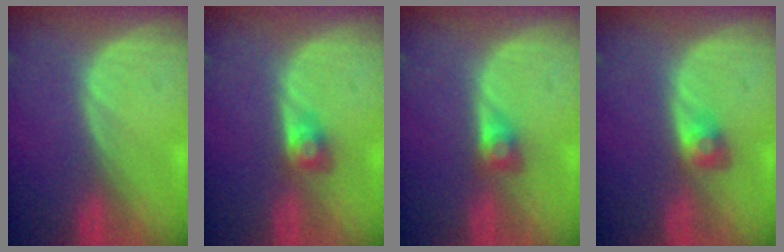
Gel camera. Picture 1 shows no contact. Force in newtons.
{"total": 2.6, "press": 2.5, "slide": 0.7}
{"total": 2.7, "press": 2.5, "slide": 1.1}
{"total": 2.9, "press": 2.5, "slide": 1.4}